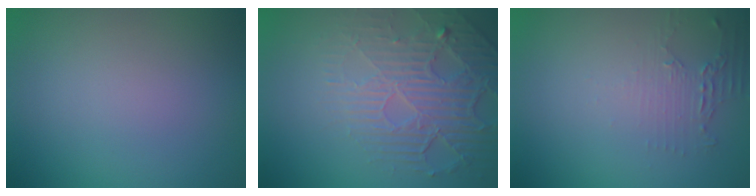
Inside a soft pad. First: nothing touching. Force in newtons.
{"total": 4.5, "press": 4.2, "slide": 1.7}
{"total": 2.2, "press": 1.6, "slide": 1.5}